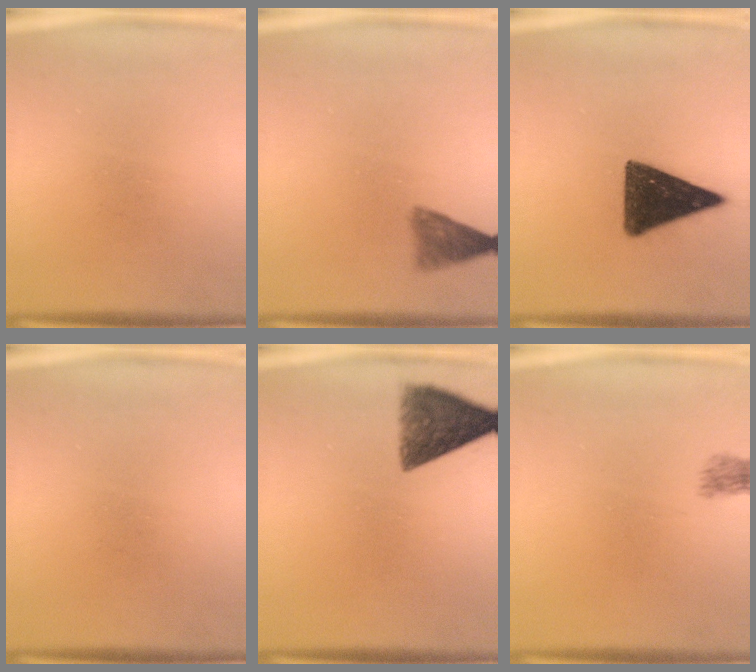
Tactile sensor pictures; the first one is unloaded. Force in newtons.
{"total": 3.1}
{"total": 14.3}
{"total": 0.0}
{"total": 8.3}
{"total": 1.8}